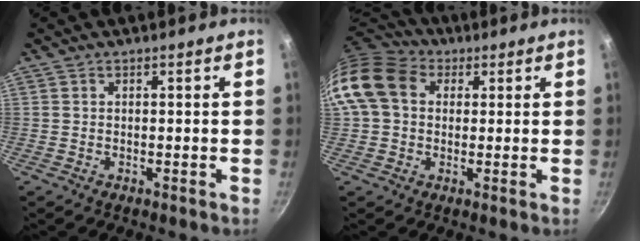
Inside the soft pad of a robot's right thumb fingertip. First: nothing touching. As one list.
[{"total": 13.0, "force": [2.6, 10.2, 7.6], "torque": [-0.132, 0.025, 0.031]}]